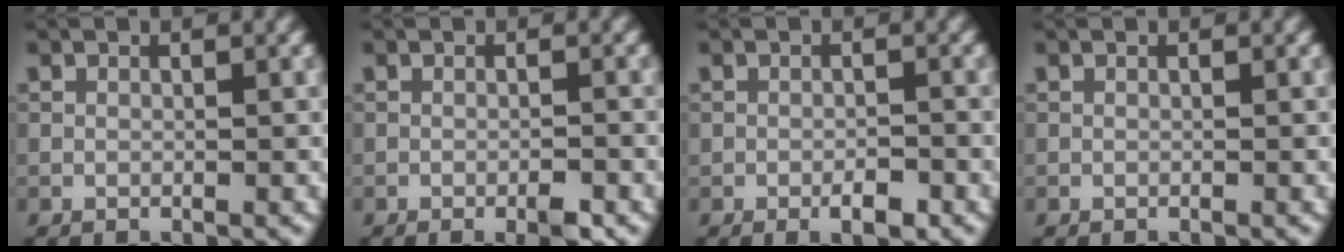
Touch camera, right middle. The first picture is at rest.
{"total": 2.1, "force": [-1.1, 0.4, 1.7], "torque": [-0.024, -0.003, -0.018]}
{"total": 2.0, "force": [-1.1, 0.7, 1.5], "torque": [-0.020, -0.001, -0.016]}
{"total": 0.0}